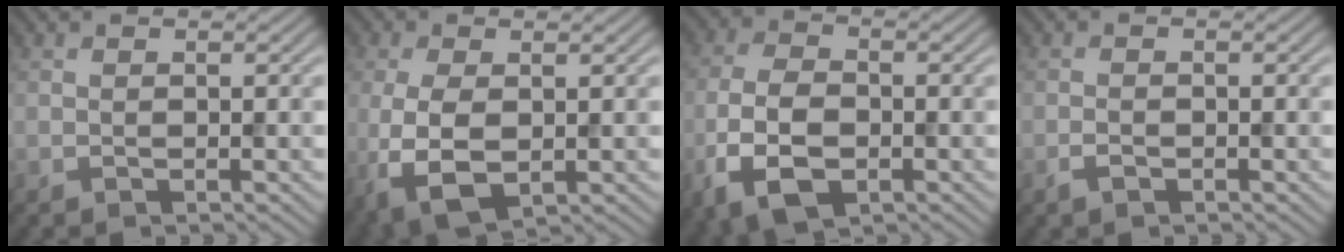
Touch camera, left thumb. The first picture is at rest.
{"total": 6.6, "force": [-1.2, 3.5, 5.5], "torque": [-0.136, -0.011, -0.020]}
{"total": 8.5, "force": [-3.3, 4.7, 6.2], "torque": [-0.148, -0.012, -0.073]}
{"total": 1.3, "force": [-0.9, 0.6, 0.8], "torque": [-0.017, 0.000, -0.018]}